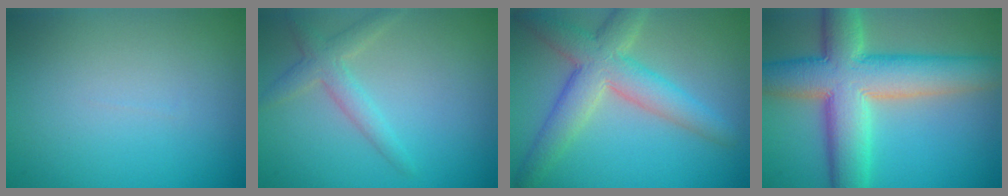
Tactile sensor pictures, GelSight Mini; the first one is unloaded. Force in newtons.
{"total": 2.4, "press": 2.4, "slide": 0.1}
{"total": 6.1, "press": 6.1, "slide": 0.4}
{"total": 10.9, "press": 10.9, "slide": 0.7}